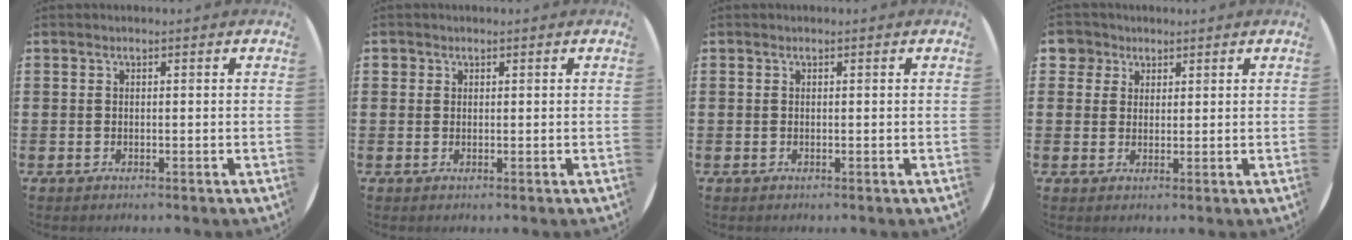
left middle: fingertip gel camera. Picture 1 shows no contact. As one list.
[{"total": 0.6, "force": [0.4, 0.5, 0.0], "torque": [0.008, -0.001, 0.006]}, {"total": 0.0}, {"total": 3.4, "force": [2.3, 2.5, 0.2], "torque": [-0.001, 0.005, 0.041]}]